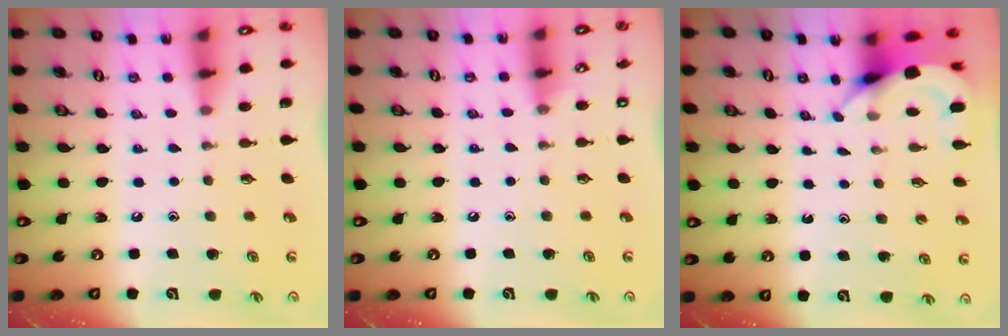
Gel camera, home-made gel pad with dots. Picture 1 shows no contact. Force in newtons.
{"total": 2.9, "press": 2.9, "slide": 0.4}
{"total": 3.5, "press": 3.5, "slide": 0.2}